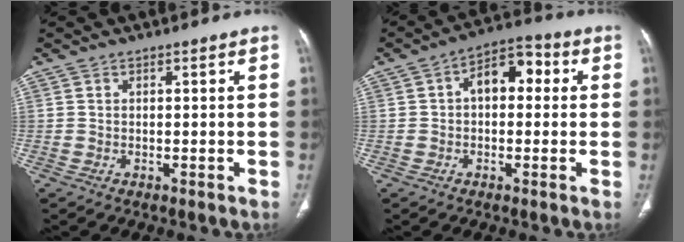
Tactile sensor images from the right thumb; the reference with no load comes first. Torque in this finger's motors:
{"motor_torque": [0.66, 1.97, 0.85, -0.18, 0.06]}